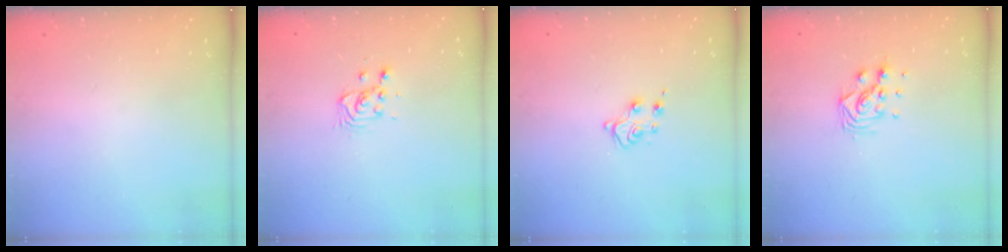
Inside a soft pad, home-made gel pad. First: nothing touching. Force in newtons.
{"total": 3.2, "press": 3.2, "slide": 0.4}
{"total": 5.4, "press": 5.4, "slide": 0.7}
{"total": 7.3, "press": 7.3, "slide": 0.6}